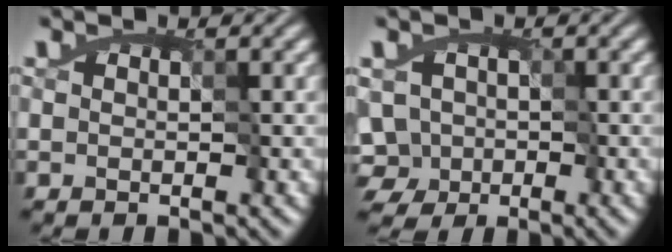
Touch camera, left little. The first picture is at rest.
{"total": 4.2, "force": [-1.7, 3.6, 1.4], "torque": [-0.025, 0.002, -0.042]}